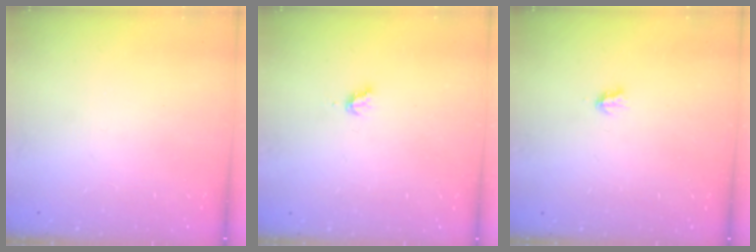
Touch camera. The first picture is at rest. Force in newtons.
{"total": 2.8, "press": 2.8, "slide": 0.3}
{"total": 1.7, "press": 1.7, "slide": 0.3}